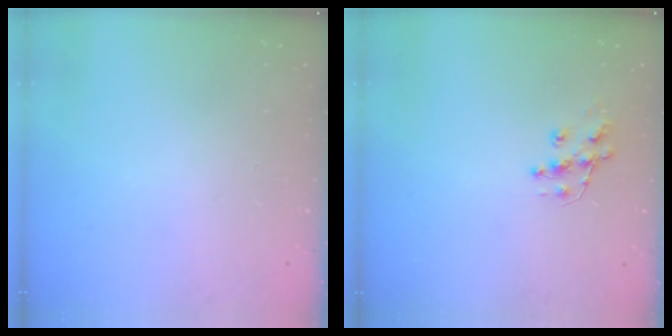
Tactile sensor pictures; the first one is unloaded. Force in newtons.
{"total": 8.8, "press": 8.8, "slide": 0.6}